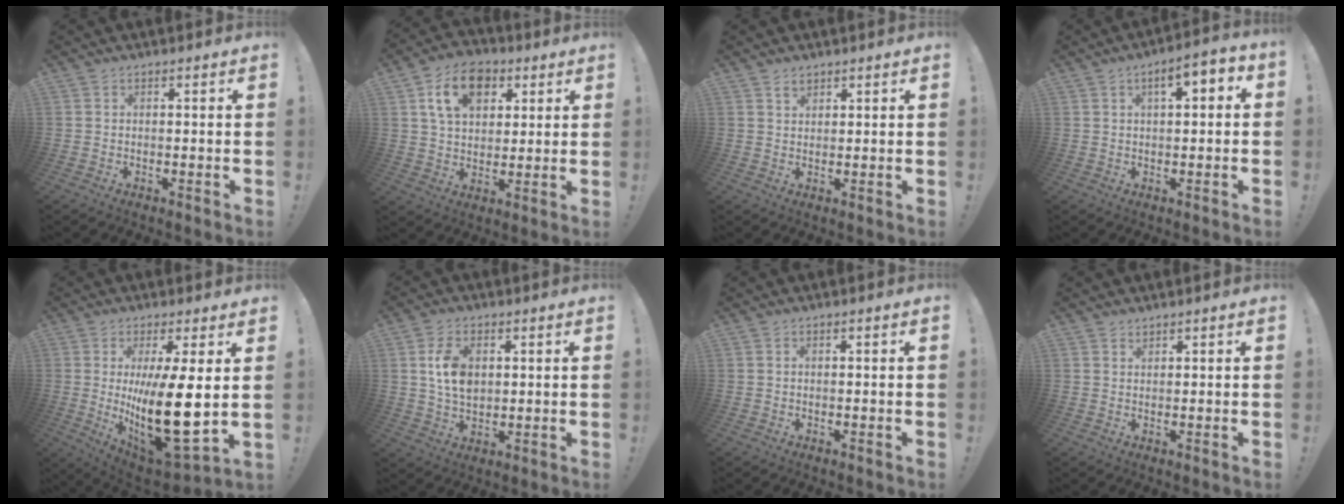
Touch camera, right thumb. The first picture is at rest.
{"total": 13.7, "force": [5.9, 9.6, 7.9], "torque": [-0.118, -0.006, 0.110]}
{"total": 2.4, "force": [1.8, 1.3, 0.8], "torque": [-0.006, -0.008, 0.032]}
{"total": 5.2, "force": [1.0, 2.0, 4.7], "torque": [-0.066, -0.004, 0.011]}
{"total": 20.3, "force": [1.1, 7.4, 18.8], "torque": [-0.318, -0.035, 0.028]}
{"total": 8.9, "force": [1.8, 6.1, 6.2], "torque": [-0.109, 0.001, 0.033]}
{"total": 0.7, "force": [-0.4, -0.2, 0.6], "torque": [-0.018, 0.004, -0.005]}
{"total": 1.2, "force": [1.1, 0.4, 0.1], "torque": [0.002, -0.007, 0.021]}